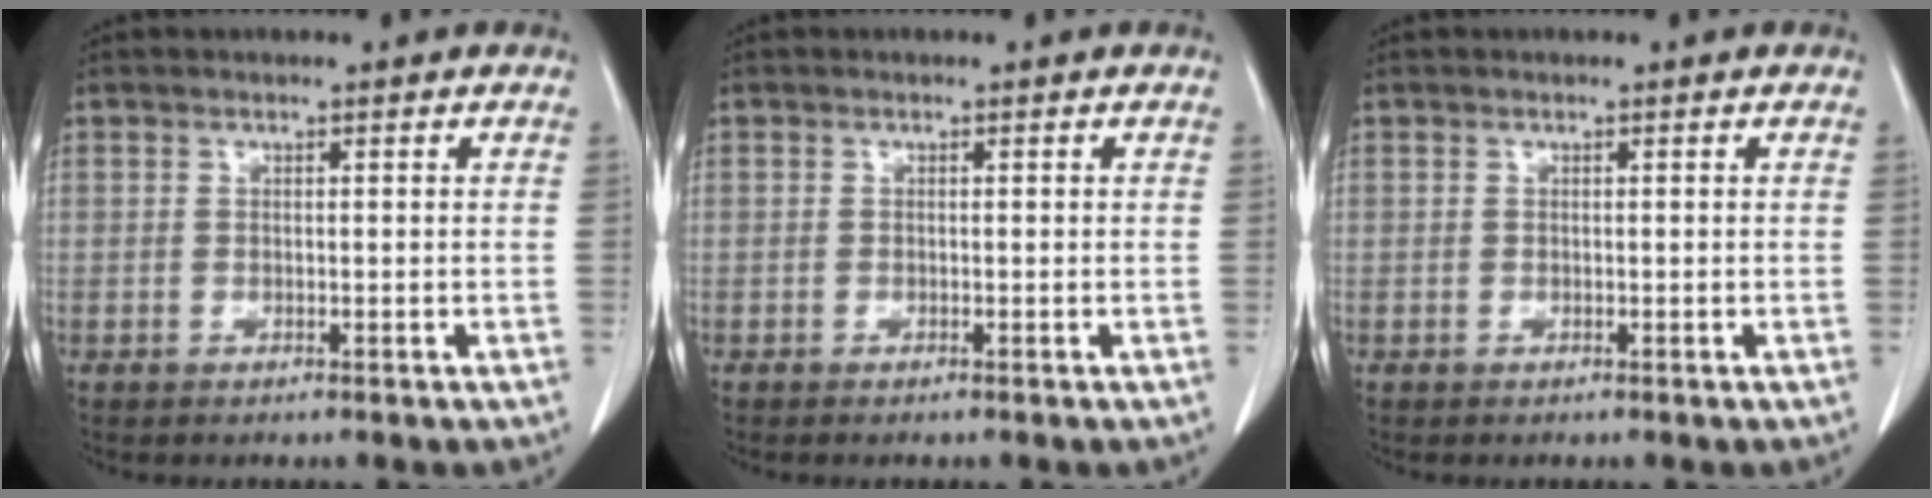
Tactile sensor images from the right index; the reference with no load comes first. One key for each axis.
{"total": 0.0}
{"total": 0.0}